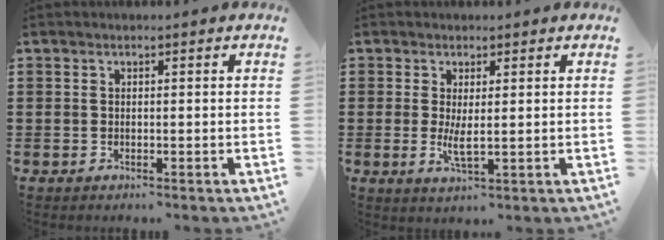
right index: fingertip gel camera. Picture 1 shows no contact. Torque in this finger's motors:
{"motor_torque": [1.08, 1.06, 0.34, 0.06]}